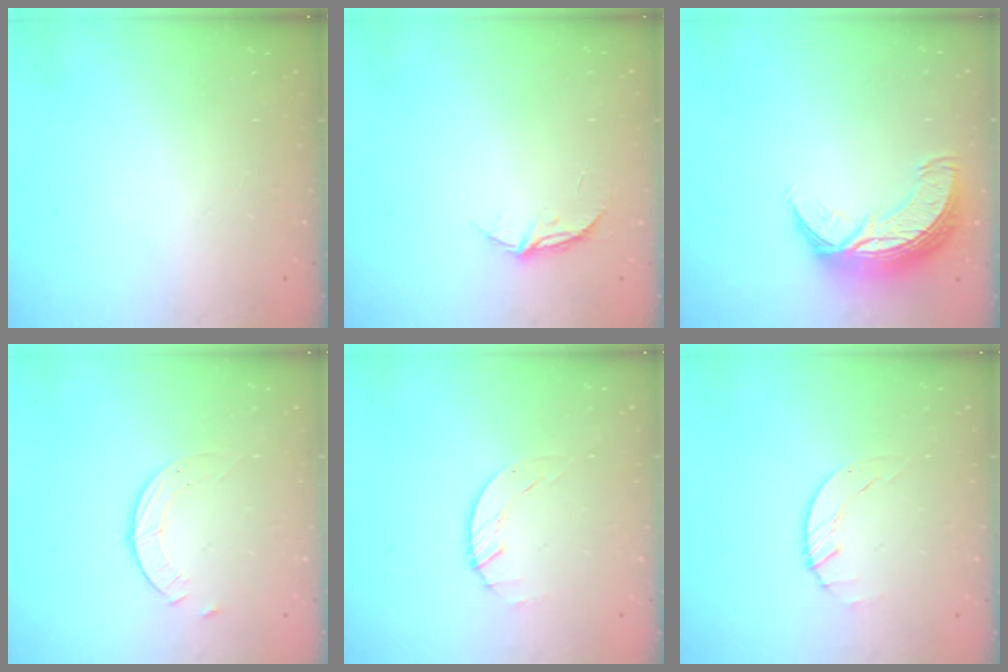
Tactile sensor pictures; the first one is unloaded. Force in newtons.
{"total": 5.3, "press": 5.3, "slide": 0.5}
{"total": 10.8, "press": 10.7, "slide": 1.0}
{"total": 1.8, "press": 1.8, "slide": 0.2}
{"total": 1.7, "press": 1.7, "slide": 0.1}
{"total": 1.7, "press": 1.7, "slide": 0.1}